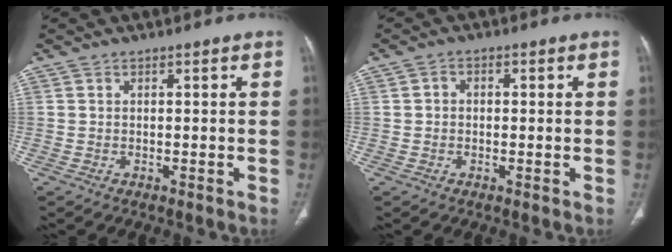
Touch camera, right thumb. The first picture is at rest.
{"total": 1.8, "force": [0.1, 1.5, 0.9], "torque": [-0.008, 0.009, -0.002]}